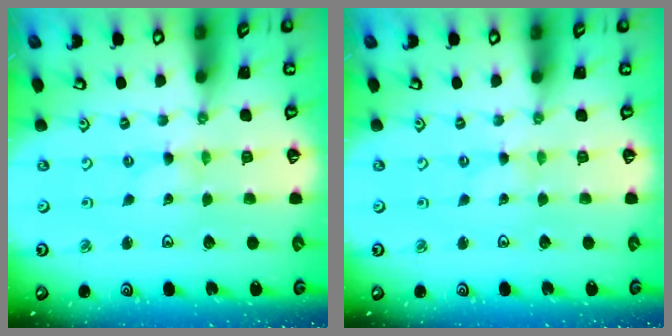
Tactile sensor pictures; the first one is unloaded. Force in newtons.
{"total": 0.6, "press": 0.6, "slide": 0.2}